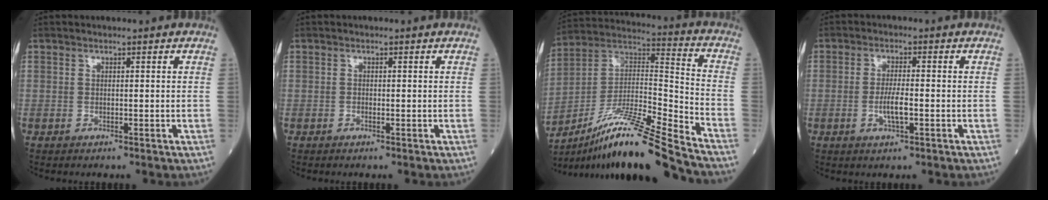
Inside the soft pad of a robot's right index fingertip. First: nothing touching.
{"total": 0.0}
{"total": 19.2, "force": [-15.2, -0.8, 11.8], "torque": [-0.233, -0.001, -0.275]}
{"total": 3.8, "force": [-1.0, 0.6, 3.6], "torque": [-0.077, -0.004, -0.018]}